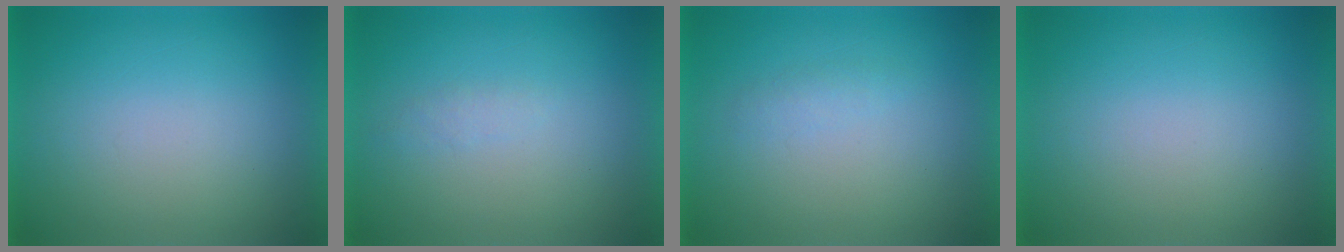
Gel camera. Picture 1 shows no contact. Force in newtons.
{"total": 1.2}
{"total": 1.2}
{"total": 0.0}